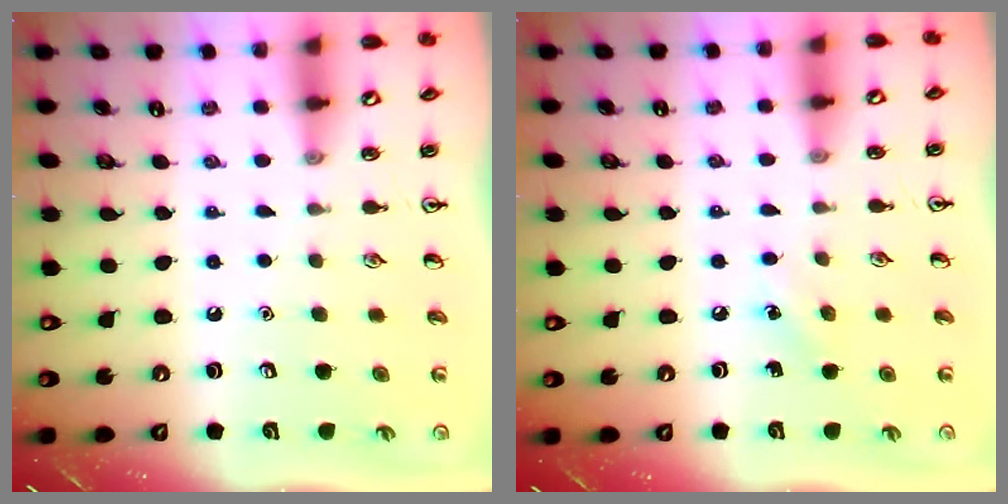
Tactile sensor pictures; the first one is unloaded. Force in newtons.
{"total": 5.4, "press": 5.0, "slide": 1.8}